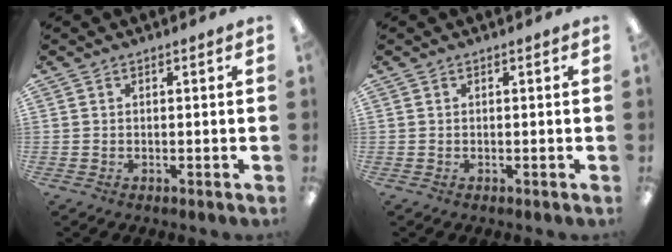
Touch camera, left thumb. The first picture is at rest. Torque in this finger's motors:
{"motor_torque": [-0.43, -0.42, 0.07, -0.05, 0.00]}